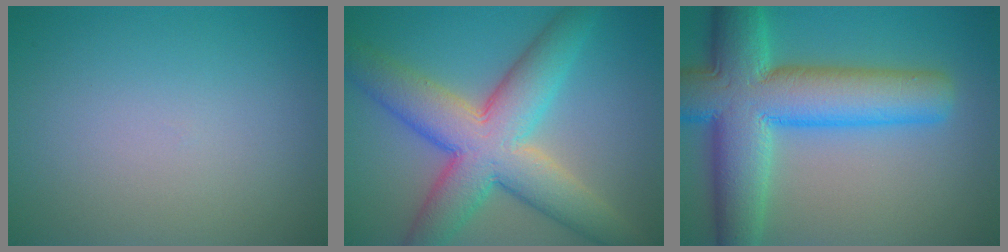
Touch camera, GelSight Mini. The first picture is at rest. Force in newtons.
{"total": 10.1, "press": 10.1, "slide": 0.5}
{"total": 11.9, "press": 11.9, "slide": 0.3}